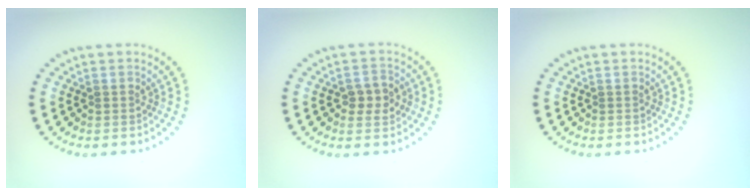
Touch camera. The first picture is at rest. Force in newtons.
{"total": 2.2, "press": 2.2, "slide": 0.3}
{"total": 0.0}